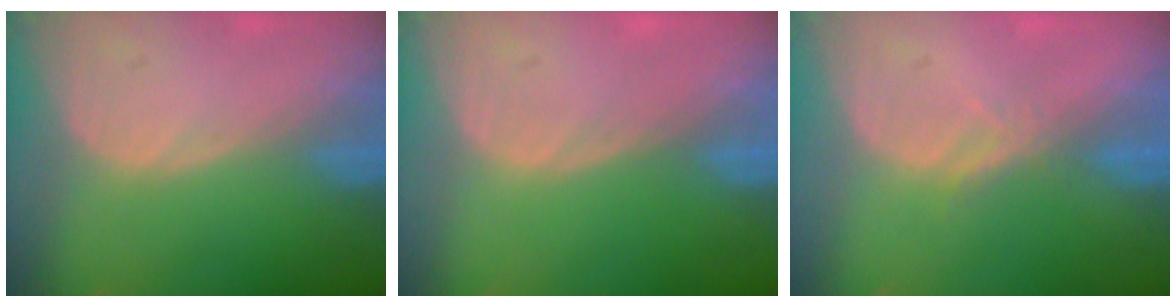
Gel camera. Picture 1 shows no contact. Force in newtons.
{"total": 0.0}
{"total": 1.8, "press": 1.6, "slide": 0.7}